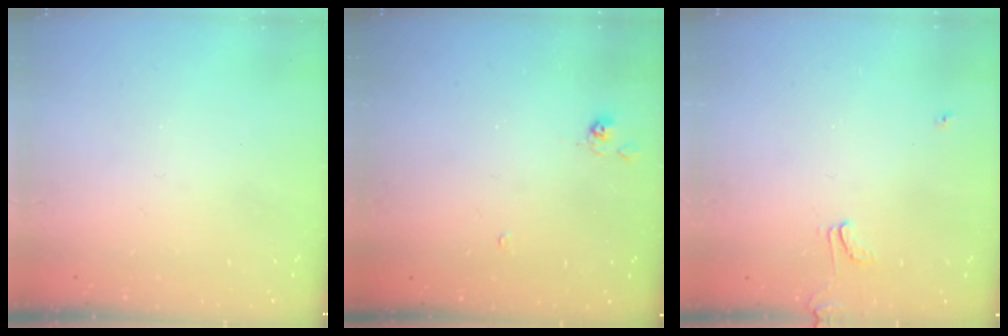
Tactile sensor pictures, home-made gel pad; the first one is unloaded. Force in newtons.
{"total": 3.6, "press": 3.5, "slide": 0.5}
{"total": 2.2, "press": 2.2, "slide": 0.4}